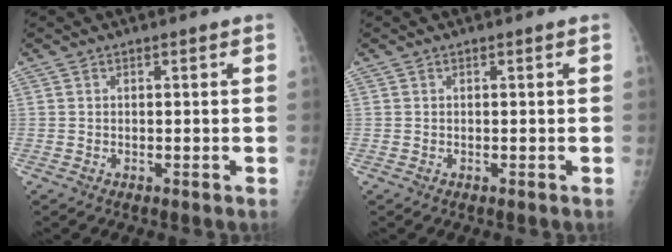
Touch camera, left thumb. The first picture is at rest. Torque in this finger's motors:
{"motor_torque": [-0.03, 0.03, 0.00, 0.00, 0.00]}